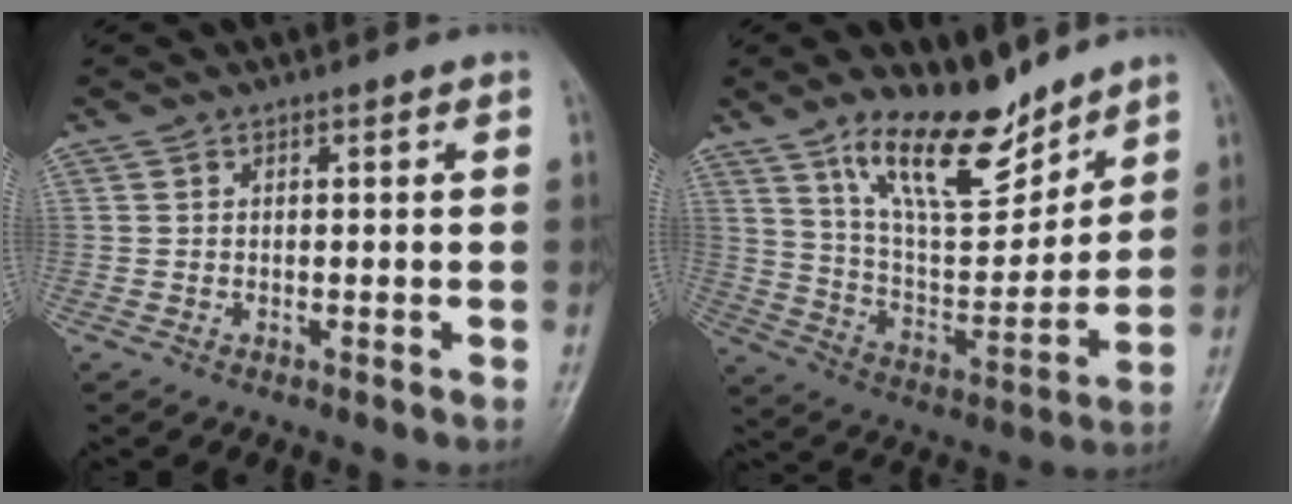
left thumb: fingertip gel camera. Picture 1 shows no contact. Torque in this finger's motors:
{"motor_torque": [1.37, 1.27, 1.43, -1.34, 0.12]}